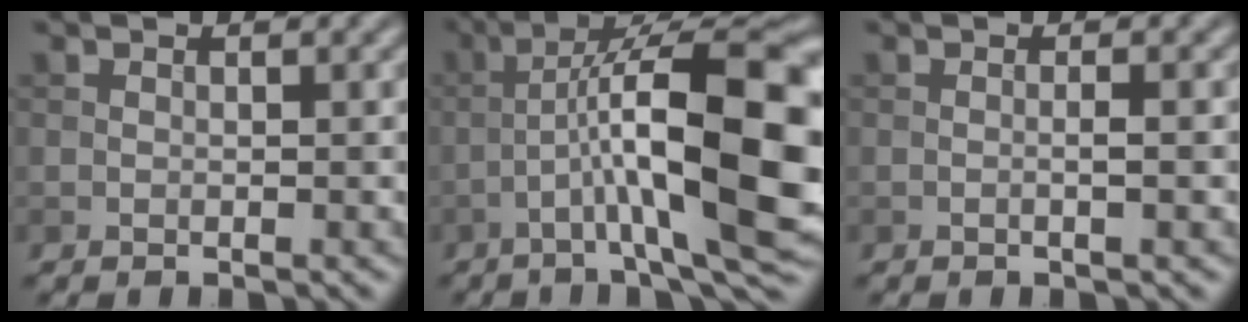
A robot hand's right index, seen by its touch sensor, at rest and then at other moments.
{"total": 14.5, "force": [-2.2, 3.6, 13.8], "torque": [-0.218, 0.026, -0.031]}
{"total": 1.3, "force": [-0.2, 0.2, 1.2], "torque": [-0.017, 0.000, -0.005]}